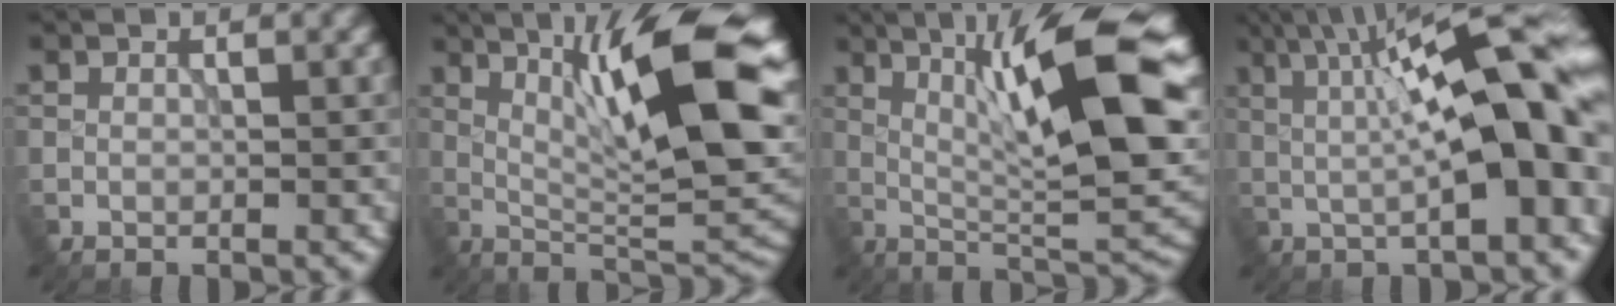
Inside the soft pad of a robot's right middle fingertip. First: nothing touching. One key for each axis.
{"total": 12.6, "fx": 3.4, "fy": 2.6, "fz": 11.8, "tx": -0.170, "ty": 0.007, "tz": 0.058}
{"total": 14.2, "fx": 3.1, "fy": 3.3, "fz": 13.5, "tx": -0.192, "ty": 0.008, "tz": 0.045}
{"total": 13.9, "fx": 1.3, "fy": 3.2, "fz": 13.5, "tx": -0.162, "ty": 0.022, "tz": 0.017}